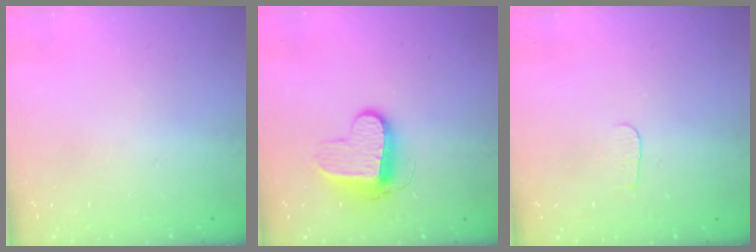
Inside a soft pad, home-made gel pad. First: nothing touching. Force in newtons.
{"total": 10.3, "press": 10.3, "slide": 0.4}
{"total": 2.9, "press": 2.8, "slide": 0.3}